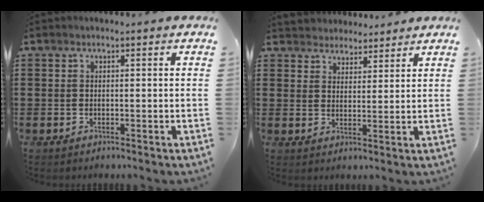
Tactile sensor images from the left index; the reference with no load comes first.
{"total": 3.5, "force": [3.2, 1.3, -0.5], "torque": [-0.004, -0.004, 0.060]}